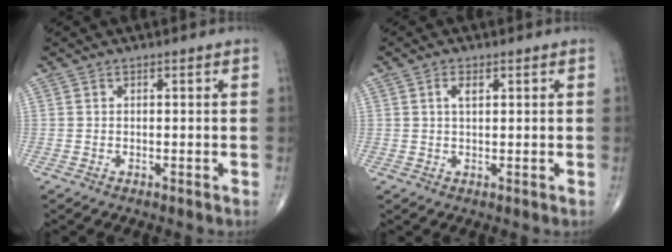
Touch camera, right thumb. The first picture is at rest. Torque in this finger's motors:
{"motor_torque": [0.03, 0.11, 0.27, 0.27, 0.02]}